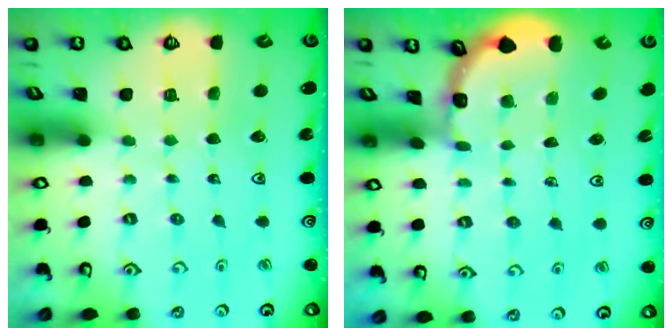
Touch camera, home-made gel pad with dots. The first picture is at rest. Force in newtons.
{"total": 1.6, "press": 1.6, "slide": 0.1}